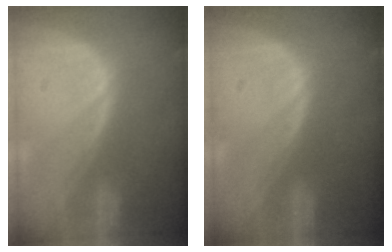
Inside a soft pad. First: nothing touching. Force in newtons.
{"total": 0.0}